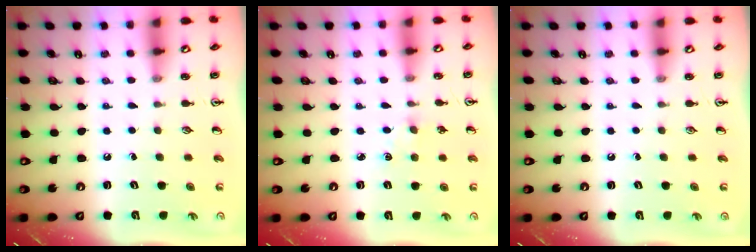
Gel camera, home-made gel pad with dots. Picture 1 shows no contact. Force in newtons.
{"total": 2.2, "press": 2.2, "slide": 0.4}
{"total": 0.0}